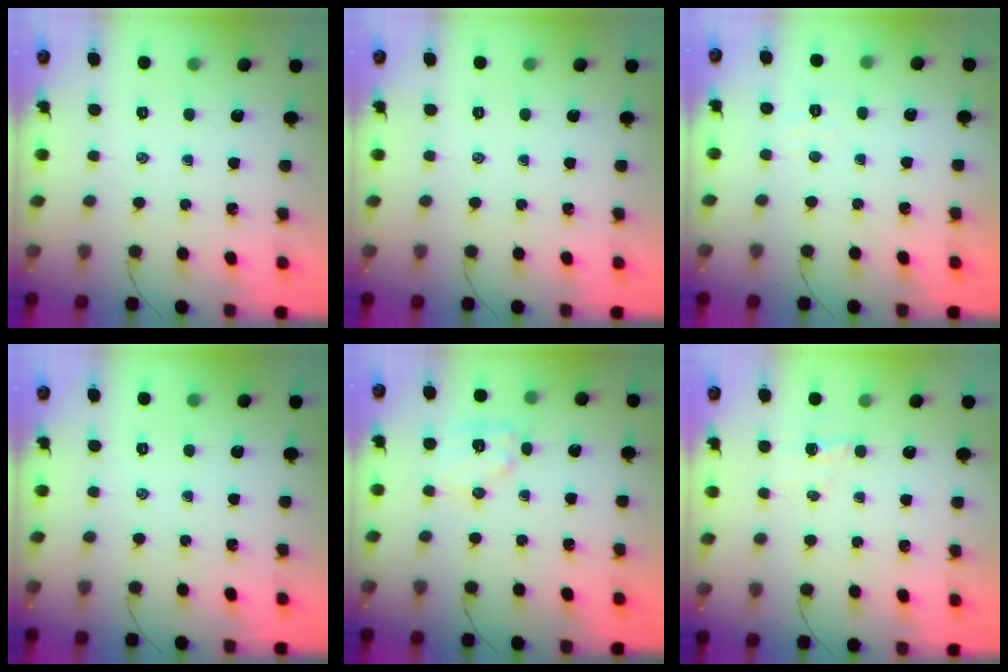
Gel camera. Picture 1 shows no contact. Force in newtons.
{"total": 0.0}
{"total": 3.0, "press": 2.9, "slide": 0.8}
{"total": 0.0}
{"total": 8.4, "press": 8.4, "slide": 0.1}
{"total": 3.5, "press": 3.4, "slide": 0.8}